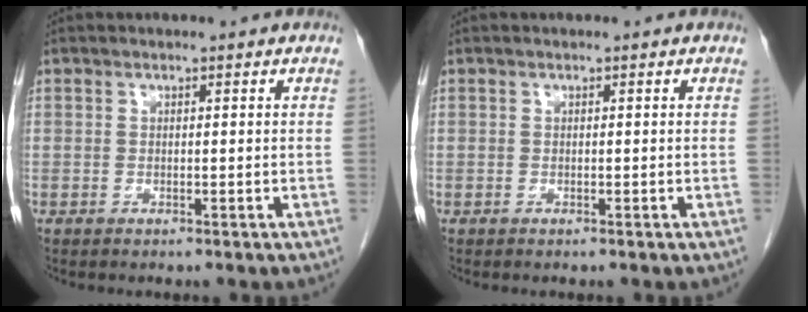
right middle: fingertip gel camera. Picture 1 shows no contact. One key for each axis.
{"total": 0.0}